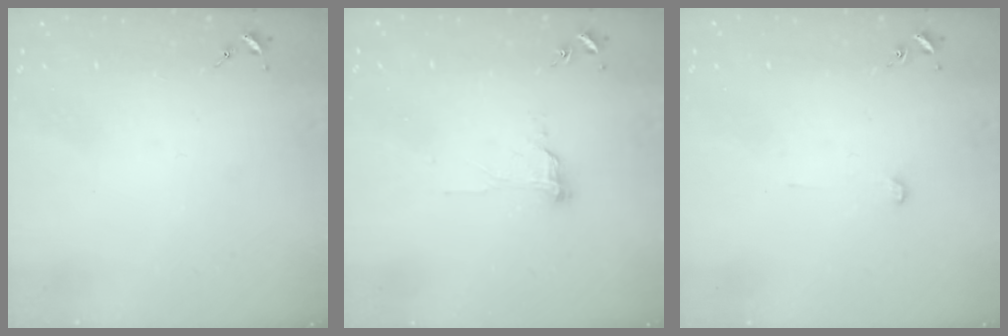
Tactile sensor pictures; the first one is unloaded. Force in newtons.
{"total": 8.2, "press": 8.2, "slide": 0.7}
{"total": 2.6, "press": 2.6, "slide": 0.2}